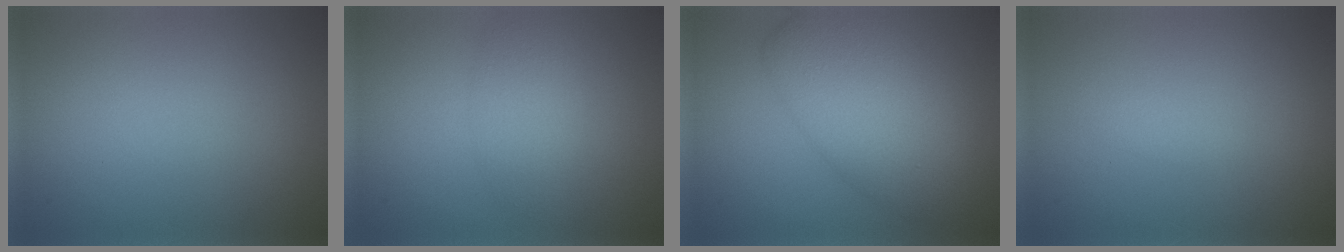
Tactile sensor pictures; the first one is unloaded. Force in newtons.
{"total": 2.7, "press": 2.7, "slide": 0.1}
{"total": 7.8, "press": 7.8, "slide": 0.2}
{"total": 0.7, "press": 0.7, "slide": 0.1}